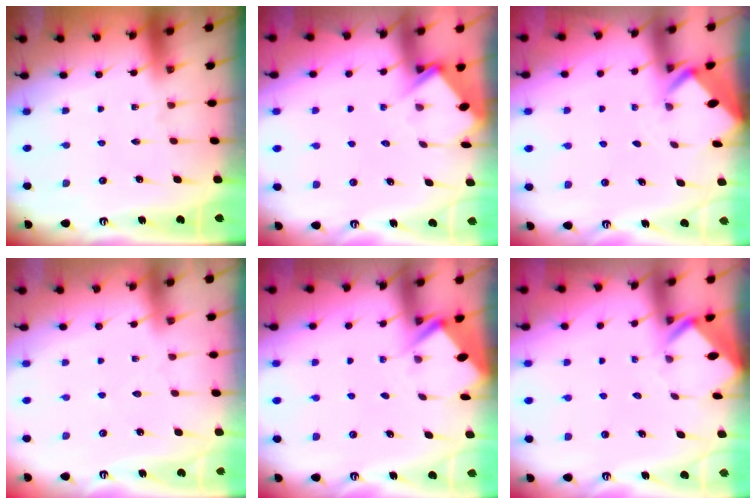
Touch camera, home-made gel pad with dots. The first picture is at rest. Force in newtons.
{"total": 6.1, "press": 6.1, "slide": 0.2}
{"total": 2.3, "press": 2.3, "slide": 0.2}
{"total": 2.5, "press": 2.5, "slide": 0.4}
{"total": 2.8, "press": 2.8, "slide": 0.1}
{"total": 2.7, "press": 2.7, "slide": 0.2}